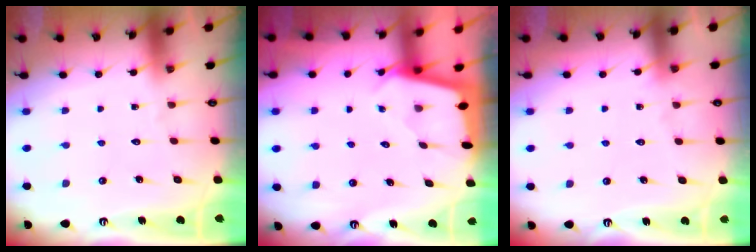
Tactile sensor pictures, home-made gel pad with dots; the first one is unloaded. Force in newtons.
{"total": 1.7, "press": 1.7, "slide": 0.0}
{"total": 3.8, "press": 3.7, "slide": 0.6}